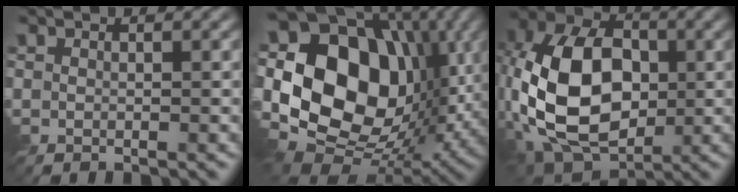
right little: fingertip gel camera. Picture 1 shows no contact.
{"total": 17.4, "force": [2.6, 12.5, 11.9], "torque": [-0.228, 0.017, 0.036]}
{"total": 14.1, "force": [-2.0, 9.3, 10.4], "torque": [-0.222, 0.004, -0.057]}